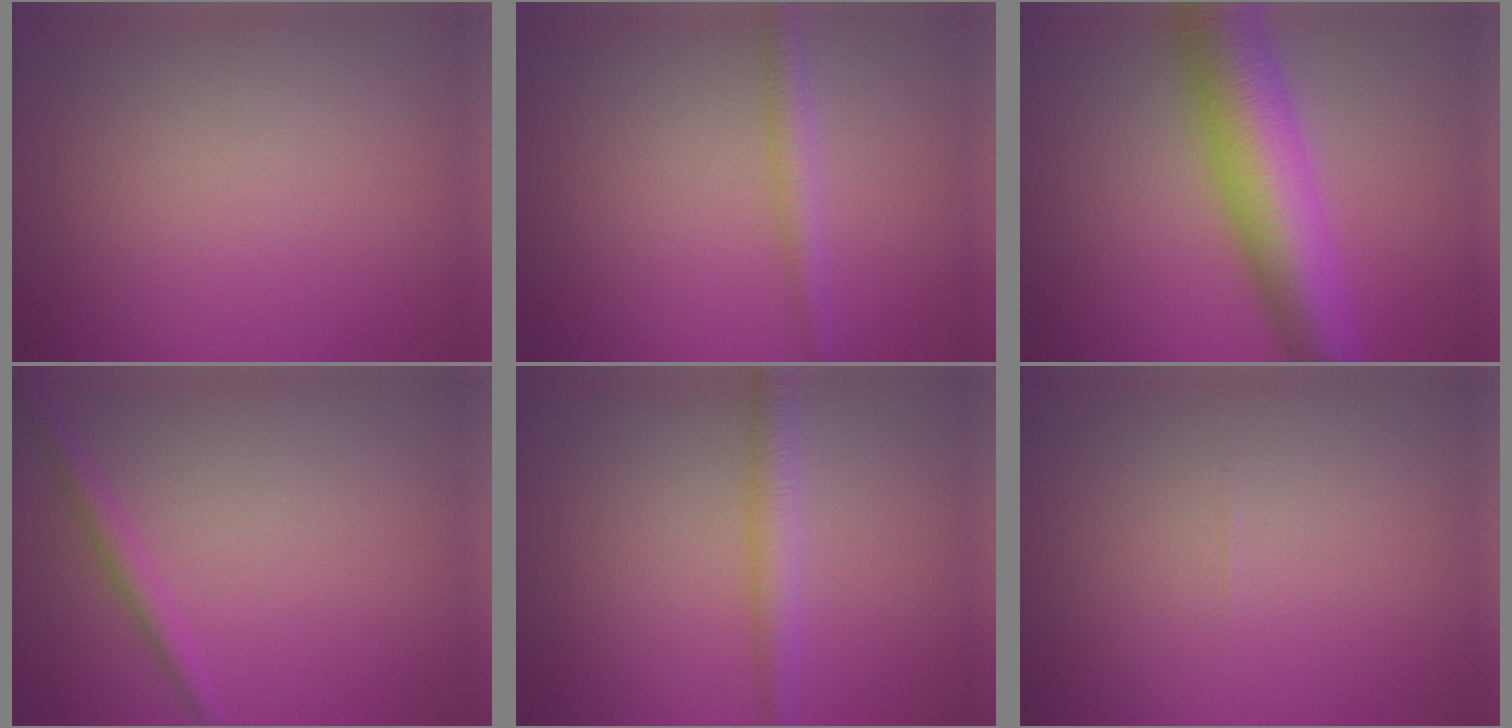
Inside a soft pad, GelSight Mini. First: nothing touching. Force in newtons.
{"total": 2.1, "press": 2.1, "slide": 0.1}
{"total": 10.1, "press": 10.1, "slide": 0.1}
{"total": 1.7, "press": 1.7, "slide": 0.1}
{"total": 2.6, "press": 2.6, "slide": 0.1}
{"total": 0.0}